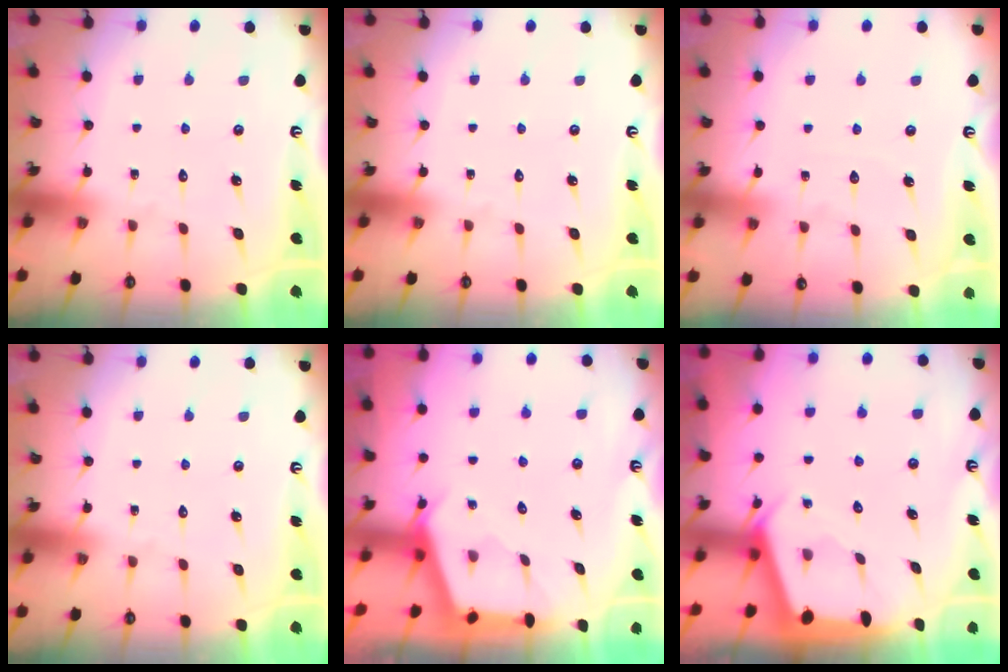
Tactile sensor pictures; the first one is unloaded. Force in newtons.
{"total": 0.0}
{"total": 3.8, "press": 3.8, "slide": 0.4}
{"total": 0.0}
{"total": 2.5, "press": 2.5, "slide": 0.3}
{"total": 2.5, "press": 2.5, "slide": 0.3}